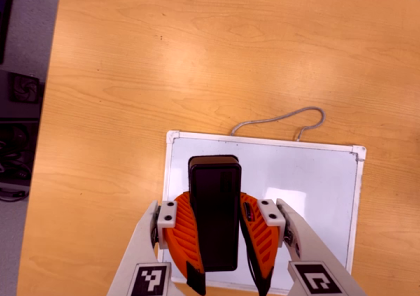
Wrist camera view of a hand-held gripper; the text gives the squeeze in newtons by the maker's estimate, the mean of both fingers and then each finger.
{"total": 11.2, "left": 9.3, "right": 13.0}